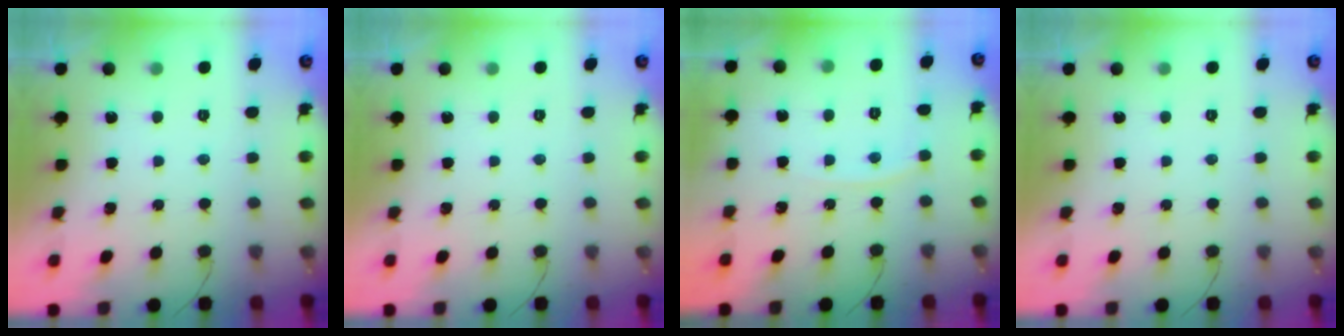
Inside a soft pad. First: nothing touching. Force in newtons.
{"total": 0.0}
{"total": 3.4, "press": 3.4, "slide": 0.2}
{"total": 0.0}